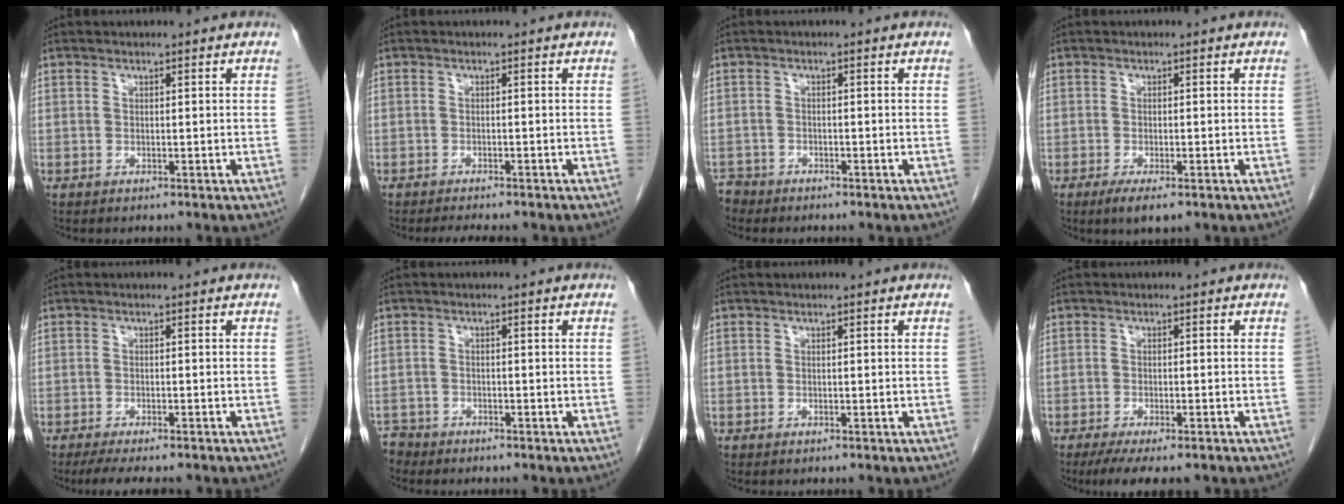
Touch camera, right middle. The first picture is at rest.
{"total": 4.1, "force": [-3.6, 0.7, 1.7], "torque": [-0.021, -0.007, -0.048]}
{"total": 2.4, "force": [-2.2, 0.8, -0.4], "torque": [0.006, -0.003, -0.043]}
{"total": 3.4, "force": [-2.1, 0.8, 2.6], "torque": [-0.046, -0.007, -0.031]}
{"total": 7.3, "force": [-6.1, 1.4, 3.8], "torque": [-0.053, -0.012, -0.091]}
{"total": 2.5, "force": [-2.3, 0.7, -0.5], "torque": [0.009, -0.004, -0.045]}
{"total": 0.0}
{"total": 7.8, "force": [-6.0, 1.7, 4.6], "torque": [-0.065, -0.014, -0.091]}